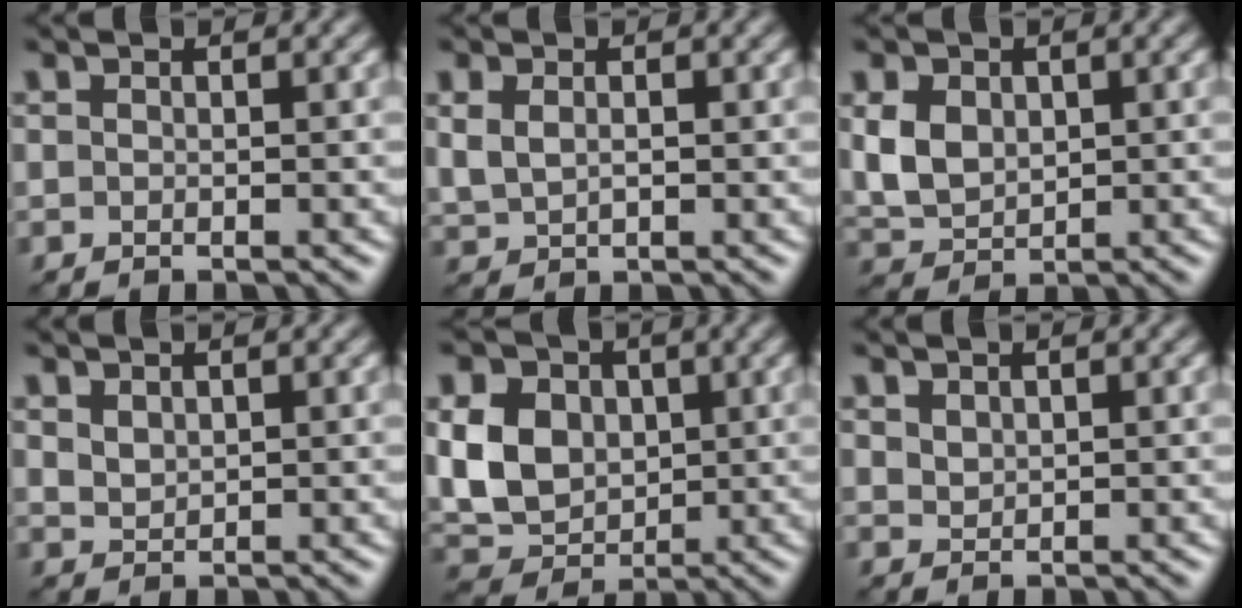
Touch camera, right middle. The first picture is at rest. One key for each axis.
{"total": 2.4, "fx": 0.6, "fy": 1.6, "fz": 1.6, "tx": -0.038, "ty": -0.004, "tz": 0.022}
{"total": 3.9, "fx": 0.7, "fy": 2.9, "fz": 2.5, "tx": -0.060, "ty": -0.003, "tz": 0.016}
{"total": 1.3, "fx": 0.8, "fy": 0.8, "fz": 0.6, "tx": -0.015, "ty": -0.001, "tz": 0.021}
{"total": 7.1, "fx": 1.0, "fy": 5.6, "fz": 4.2, "tx": -0.094, "ty": 0.002, "tz": 0.013}
{"total": 1.0, "fx": 0.7, "fy": 0.6, "fz": 0.3, "tx": -0.010, "ty": -0.002, "tz": 0.019}